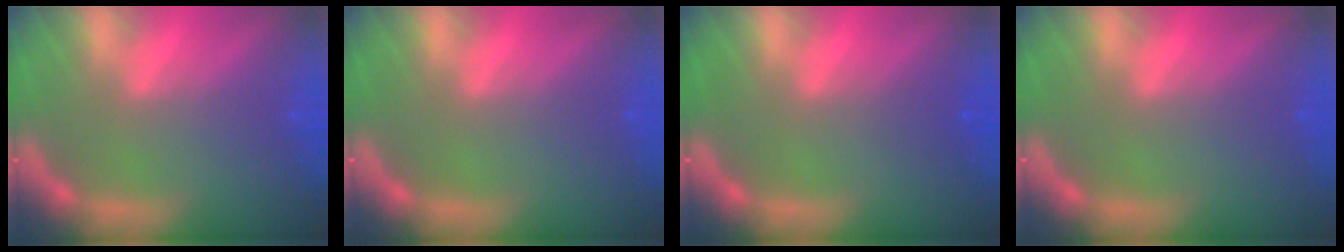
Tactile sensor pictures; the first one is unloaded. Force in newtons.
{"total": 0.0}
{"total": 1.0}
{"total": 0.0}